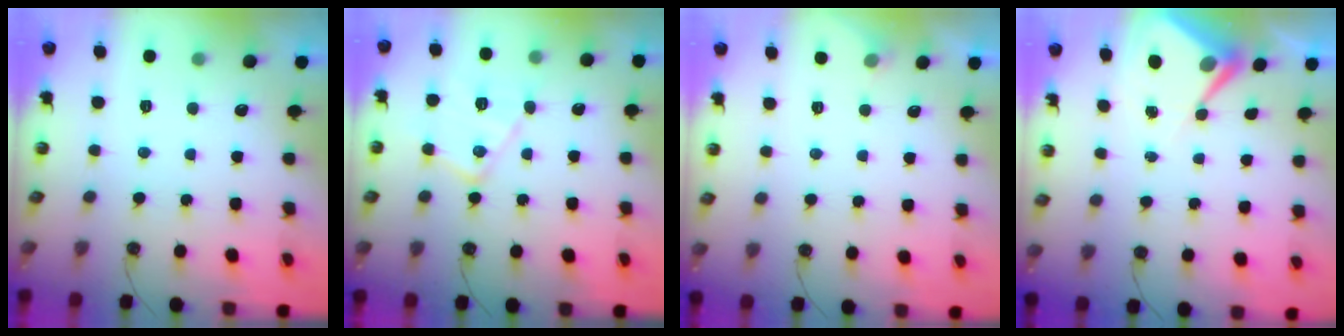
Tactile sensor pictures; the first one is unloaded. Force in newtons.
{"total": 13.6, "press": 13.6, "slide": 0.9}
{"total": 2.6, "press": 2.5, "slide": 0.5}
{"total": 7.4, "press": 7.4, "slide": 0.4}